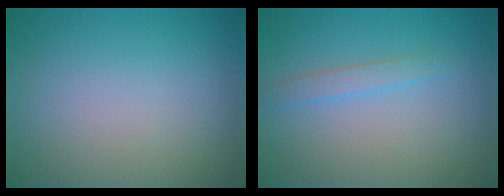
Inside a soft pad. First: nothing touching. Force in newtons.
{"total": 1.3, "press": 1.3, "slide": 0.1}